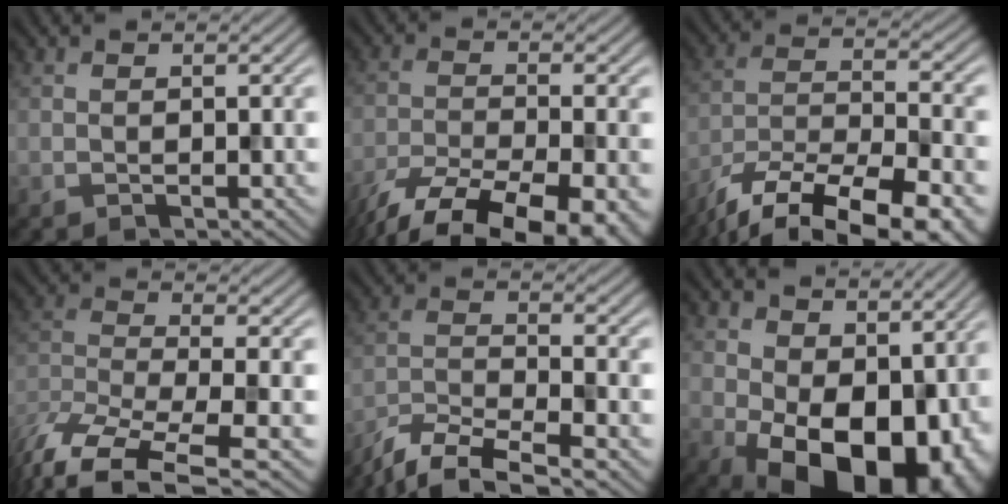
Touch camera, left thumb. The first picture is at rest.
{"total": 15.0, "force": [-10.7, 5.2, 9.1], "torque": [-0.184, -0.052, -0.146]}
{"total": 17.3, "force": [-13.2, 5.7, 9.6], "torque": [-0.178, -0.041, -0.197]}
{"total": 11.6, "force": [-8.0, 3.6, 7.6], "torque": [-0.178, -0.024, -0.148]}
{"total": 8.5, "force": [-6.7, 2.0, 4.9], "torque": [-0.106, -0.010, -0.135]}
{"total": 16.2, "force": [-0.6, 10.6, 12.2], "torque": [-0.183, -0.042, 0.010]}